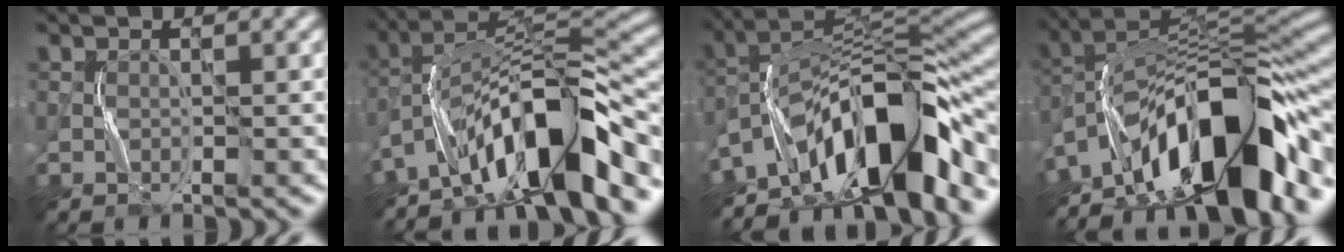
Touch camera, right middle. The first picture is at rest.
{"total": 11.5, "force": [-6.5, 3.2, 8.9], "torque": [-0.137, 0.026, -0.118]}
{"total": 13.3, "force": [-7.8, 4.6, 9.8], "torque": [-0.136, 0.028, -0.146]}
{"total": 13.5, "force": [-7.8, 4.3, 10.2], "torque": [-0.146, 0.032, -0.141]}